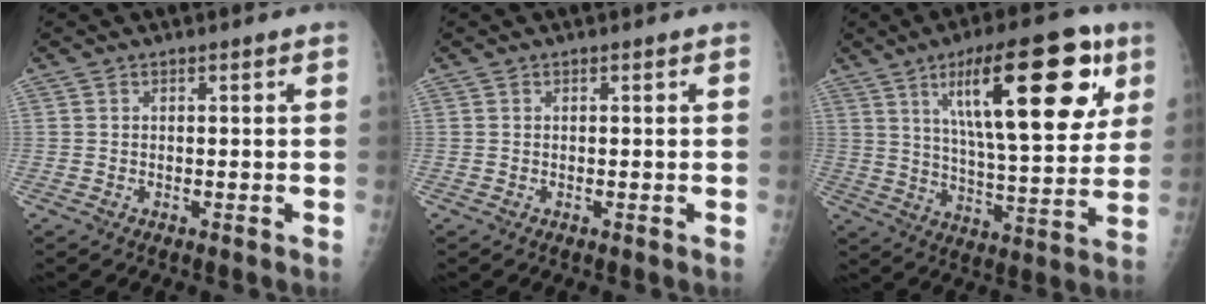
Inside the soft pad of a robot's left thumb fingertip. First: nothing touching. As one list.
[{"total": 0.0}, {"total": 23.9, "force": [10.1, 7.6, 20.3], "torque": [-0.274, -0.024, 0.158]}]